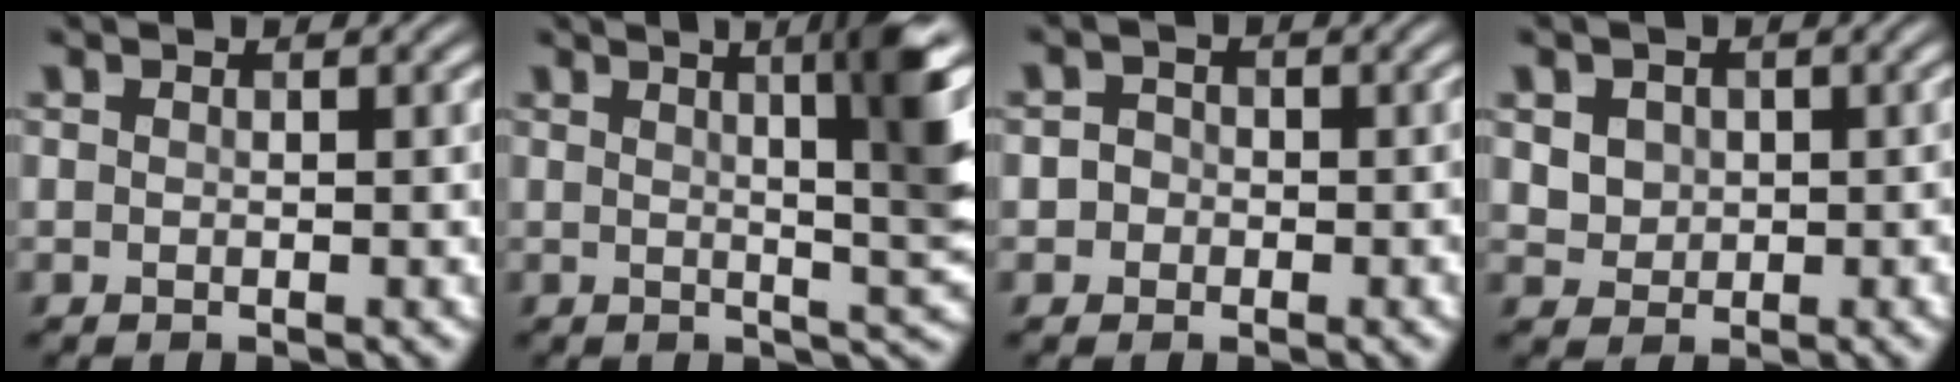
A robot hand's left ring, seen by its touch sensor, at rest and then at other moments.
{"total": 5.2, "force": [2.3, 0.1, 4.6], "torque": [-0.055, 0.008, 0.024]}
{"total": 2.5, "force": [-0.9, 2.3, 0.1], "torque": [0.010, -0.005, -0.026]}
{"total": 4.4, "force": [0.5, 3.7, 2.3], "torque": [-0.042, -0.010, 0.007]}